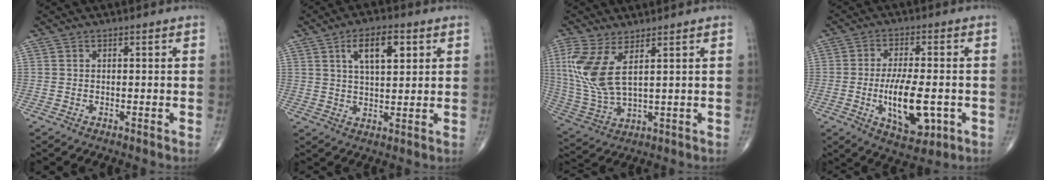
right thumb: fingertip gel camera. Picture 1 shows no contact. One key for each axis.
{"total": 8.7, "fx": 3.5, "fy": 3.9, "fz": 6.9, "tx": -0.095, "ty": -0.010, "tz": 0.058}
{"total": 11.2, "fx": 4.1, "fy": 4.2, "fz": 9.5, "tx": -0.229, "ty": -0.020, "tz": 0.096}
{"total": 12.3, "fx": -2.8, "fy": 5.3, "fz": 10.8, "tx": -0.174, "ty": -0.002, "tz": -0.037}